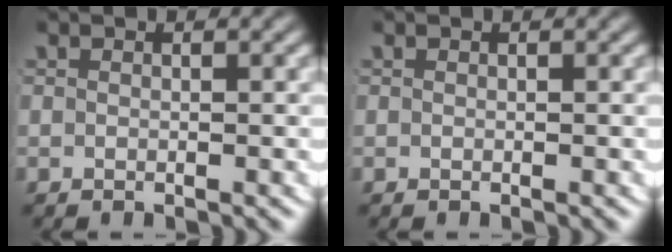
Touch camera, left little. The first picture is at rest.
{"total": 0.0}